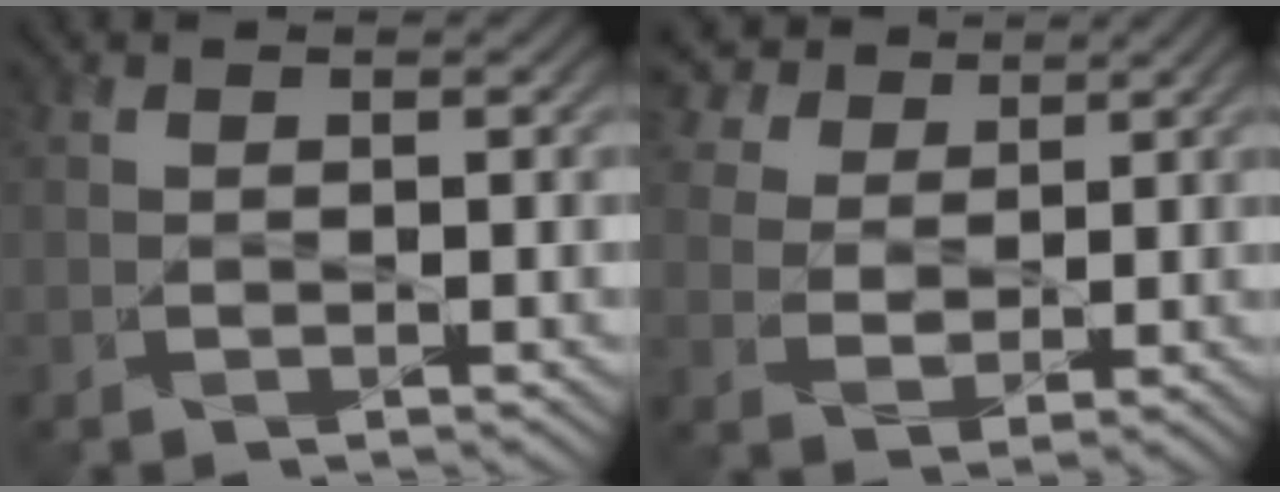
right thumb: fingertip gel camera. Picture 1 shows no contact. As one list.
[{"total": 6.2, "force": [4.2, 3.8, 2.5], "torque": [-0.070, -0.004, 0.090]}]